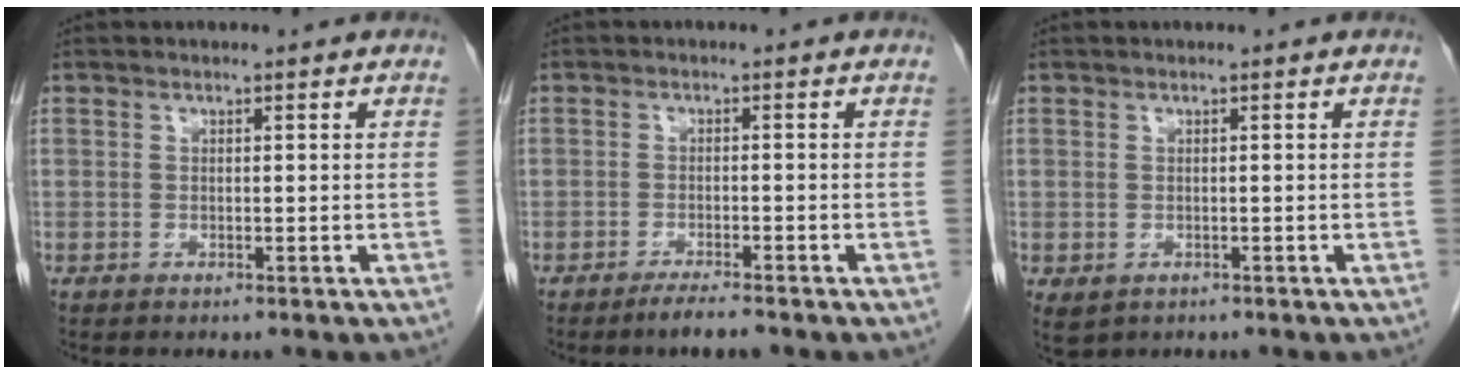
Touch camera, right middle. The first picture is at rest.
{"total": 3.0, "force": [-2.4, 0.0, 1.7], "torque": [-0.040, -0.008, -0.041]}
{"total": 2.4, "force": [-1.1, 1.7, 1.2], "torque": [-0.018, -0.004, -0.005]}